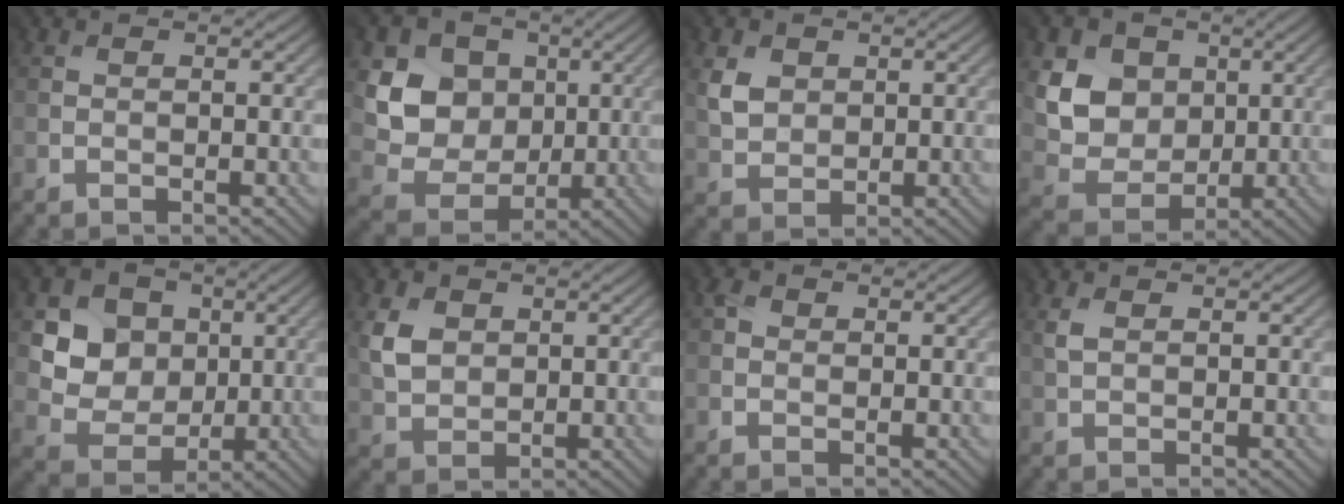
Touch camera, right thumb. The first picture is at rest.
{"total": 8.1, "force": [2.3, 7.3, 2.8], "torque": [-0.081, -0.010, 0.032]}
{"total": 2.7, "force": [1.4, 2.3, 0.2], "torque": [-0.026, -0.002, 0.027]}
{"total": 7.3, "force": [2.6, 6.3, 2.6], "torque": [-0.091, -0.007, 0.043]}
{"total": 6.5, "force": [2.1, 5.9, 1.6], "torque": [-0.046, -0.010, 0.025]}
{"total": 3.5, "force": [1.4, 3.0, 1.1], "torque": [-0.048, 0.000, 0.028]}
{"total": 1.3, "force": [0.6, 1.1, -0.2], "torque": [0.004, -0.004, 0.005]}
{"total": 1.5, "force": [1.0, 0.9, 0.5], "torque": [-0.020, 0.001, 0.020]}